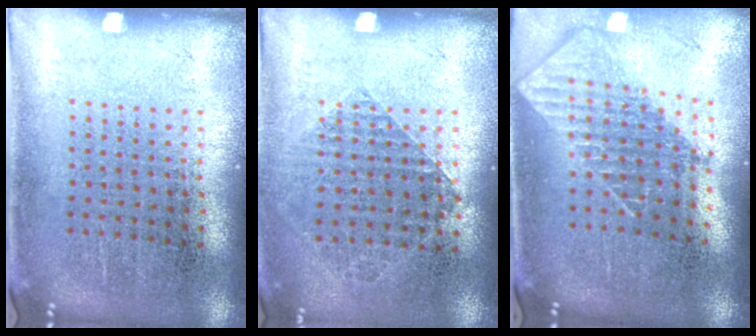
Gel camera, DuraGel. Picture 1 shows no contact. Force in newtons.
{"total": 0.9, "press": 0.9, "slide": 0.2}
{"total": 1.9, "press": 1.5, "slide": 1.1}